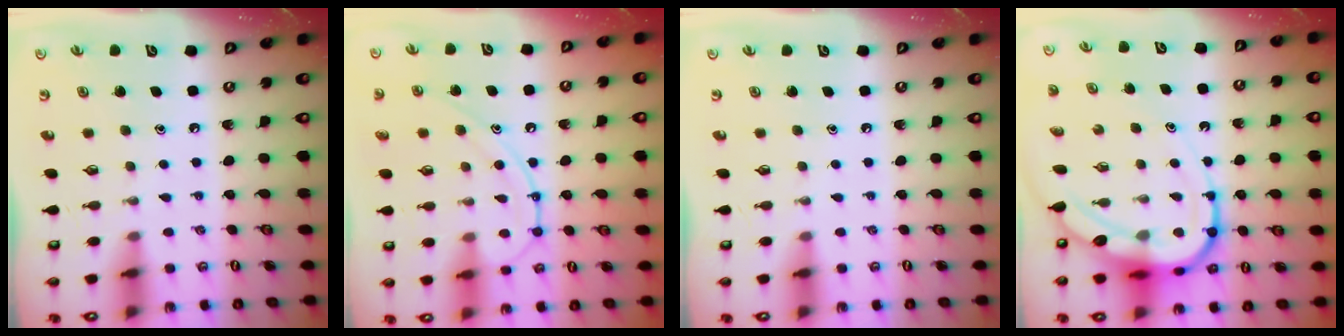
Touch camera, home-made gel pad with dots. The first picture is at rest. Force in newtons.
{"total": 13.1, "press": 13.1, "slide": 1.1}
{"total": 0.0}
{"total": 15.7, "press": 15.6, "slide": 1.5}